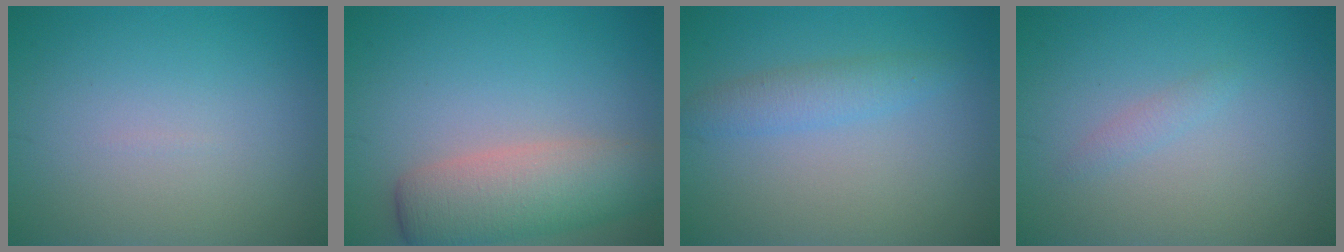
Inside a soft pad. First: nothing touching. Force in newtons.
{"total": 6.0, "press": 6.0, "slide": 0.3}
{"total": 2.3, "press": 2.3, "slide": 0.1}
{"total": 0.9, "press": 0.8, "slide": 0.1}